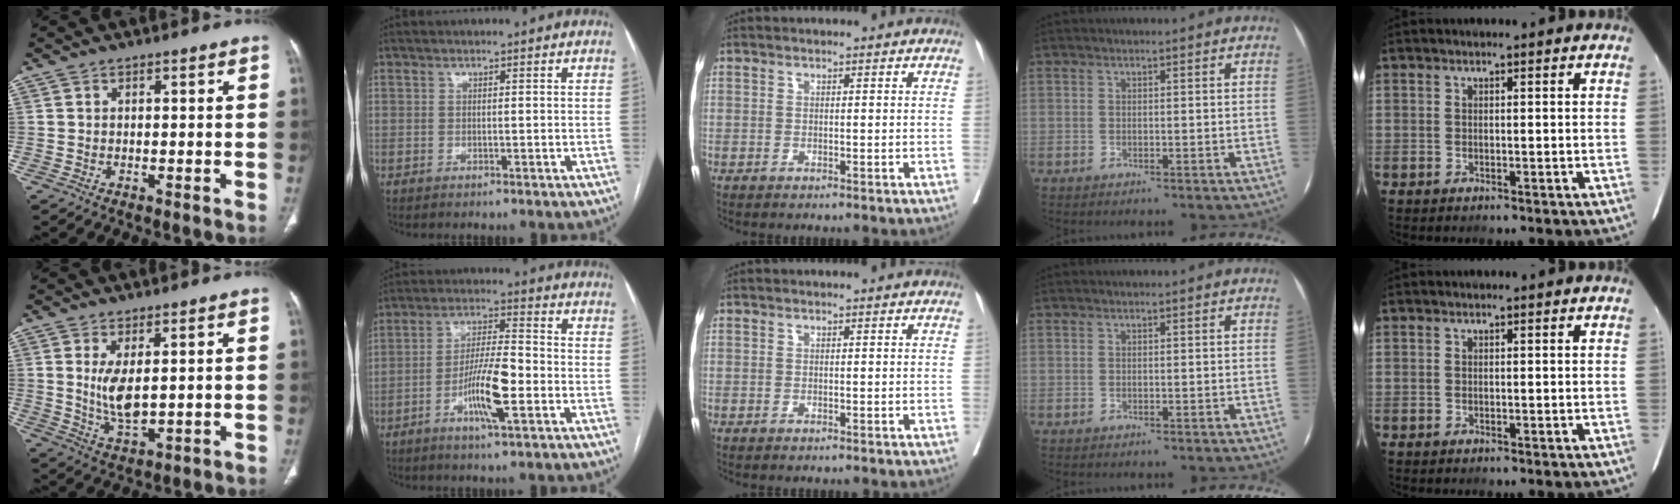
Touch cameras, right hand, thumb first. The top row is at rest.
{"thumb": {"total": 6.5, "force": [1.1, 2.7, 5.8], "torque": [-0.112, -0.022, 0.034]}, "index": {"total": 9.7, "force": [-3.4, 1.1, 9.0], "torque": [-0.168, -0.001, -0.063]}}